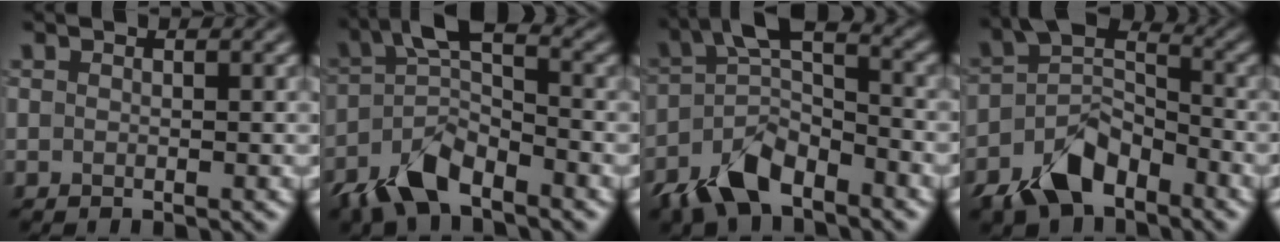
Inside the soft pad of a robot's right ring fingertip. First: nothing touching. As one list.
[{"total": 6.7, "force": [-4.0, 2.7, 4.7], "torque": [-0.095, 0.008, -0.088]}, {"total": 7.5, "force": [-4.3, 3.4, 5.0], "torque": [-0.100, 0.008, -0.094]}, {"total": 6.8, "force": [-4.0, 3.8, 4.0], "torque": [-0.070, 0.007, -0.088]}]